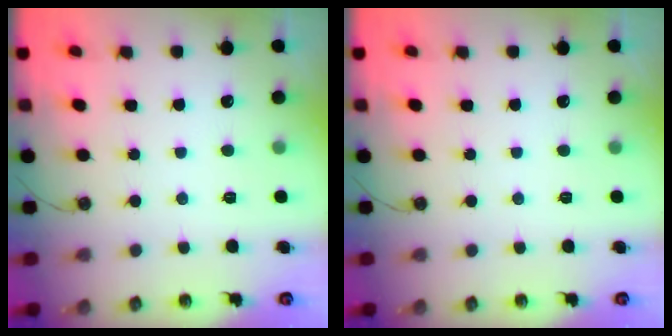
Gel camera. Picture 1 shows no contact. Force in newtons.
{"total": 0.0}